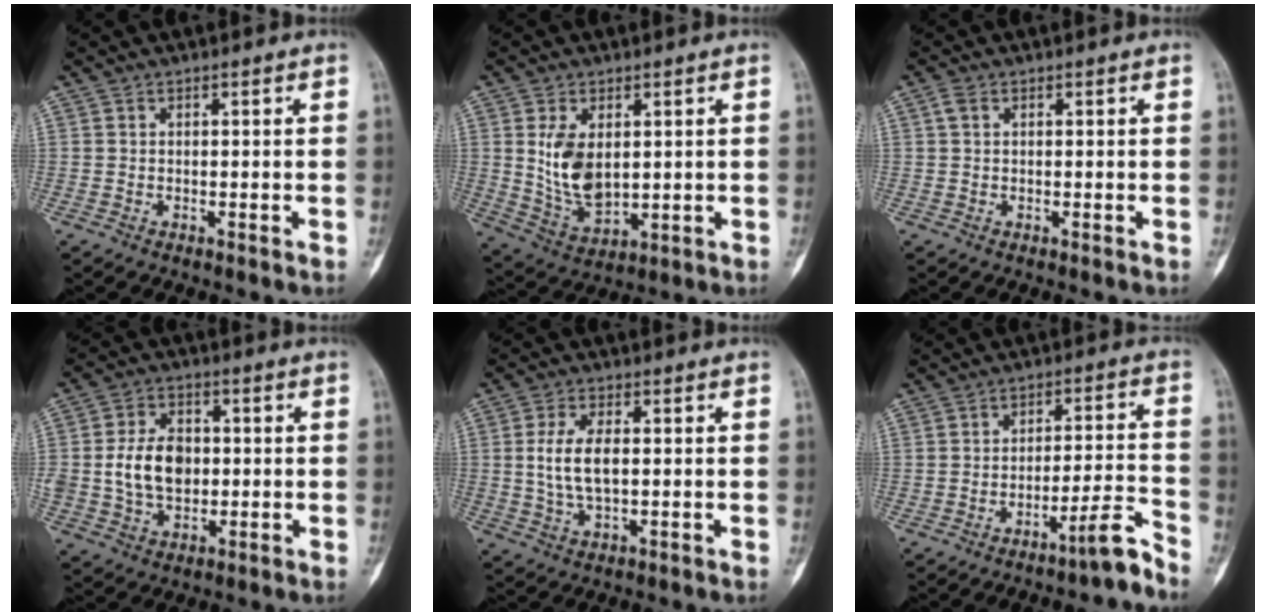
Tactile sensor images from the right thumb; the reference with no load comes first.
{"total": 9.9, "force": [1.8, 5.9, 7.7], "torque": [-0.130, -0.017, 0.051]}
{"total": 1.5, "force": [0.5, 0.9, 1.0], "torque": [-0.025, 0.009, 0.012]}
{"total": 10.4, "force": [0.0, 7.4, 7.3], "torque": [-0.112, 0.008, 0.003]}
{"total": 7.4, "force": [0.5, 3.6, 6.5], "torque": [-0.131, 0.001, 0.010]}
{"total": 6.6, "force": [-5.3, 0.3, 3.9], "torque": [-0.054, 0.063, -0.086]}